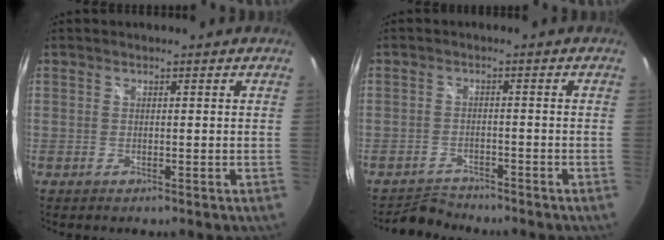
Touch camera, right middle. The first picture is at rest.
{"total": 3.5, "force": [-3.3, 0.7, -0.6], "torque": [0.000, 0.010, -0.064]}